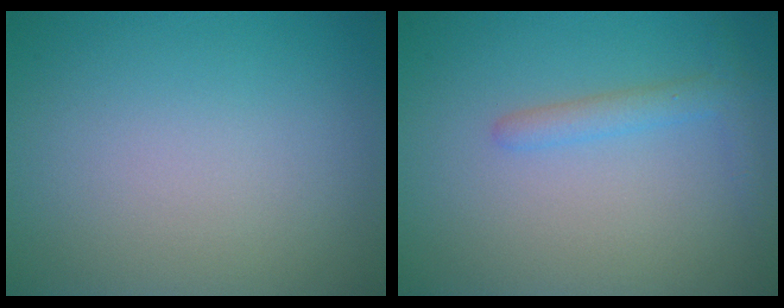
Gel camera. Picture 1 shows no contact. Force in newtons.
{"total": 2.0, "press": 2.0, "slide": 0.2}